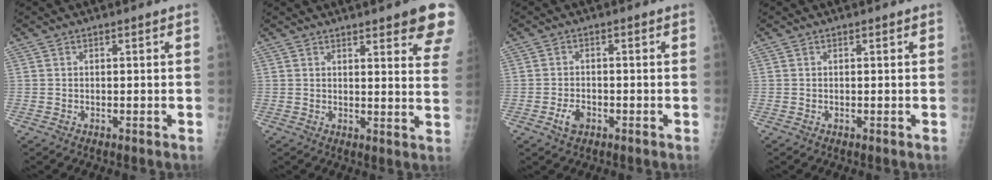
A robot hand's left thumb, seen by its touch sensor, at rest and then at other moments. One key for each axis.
{"total": 12.8, "fx": 8.9, "fy": 2.6, "fz": 8.9, "tx": -0.082, "ty": -0.039, "tz": 0.091}
{"total": 3.1, "fx": -1.5, "fy": 2.0, "fz": 1.9, "tx": -0.032, "ty": 0.005, "tz": -0.024}
{"total": 0.0}